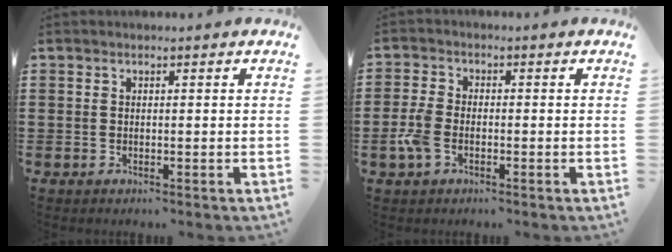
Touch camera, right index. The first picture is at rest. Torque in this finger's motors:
{"motor_torque": [0.98, 0.07, 0.44, 0.13]}